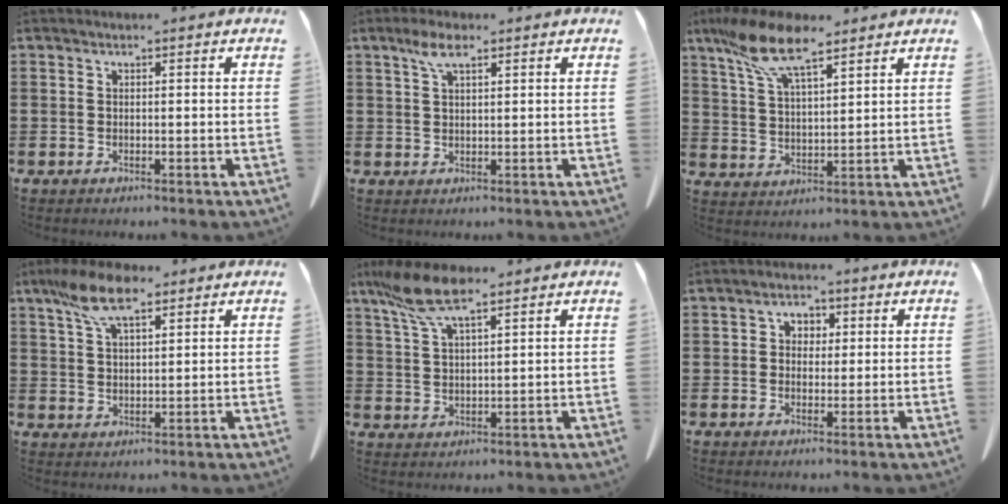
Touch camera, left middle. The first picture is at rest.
{"total": 4.2, "force": [2.3, 1.3, 3.2], "torque": [-0.071, 0.006, 0.040]}
{"total": 11.0, "force": [7.9, 3.2, 6.9], "torque": [-0.162, -0.014, 0.144]}
{"total": 8.8, "force": [5.8, 3.0, 5.9], "torque": [-0.129, 0.000, 0.108]}
{"total": 8.8, "force": [6.2, 2.2, 5.9], "torque": [-0.145, -0.015, 0.110]}
{"total": 2.6, "force": [0.5, 2.3, 1.2], "torque": [-0.026, 0.007, 0.004]}